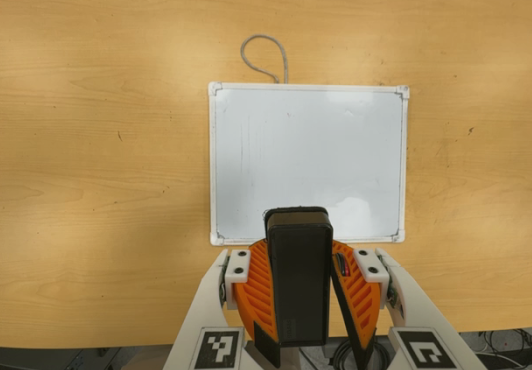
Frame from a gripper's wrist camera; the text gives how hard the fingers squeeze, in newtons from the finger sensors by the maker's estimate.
{"total": 9.3, "left": 9.3, "right": 9.3}